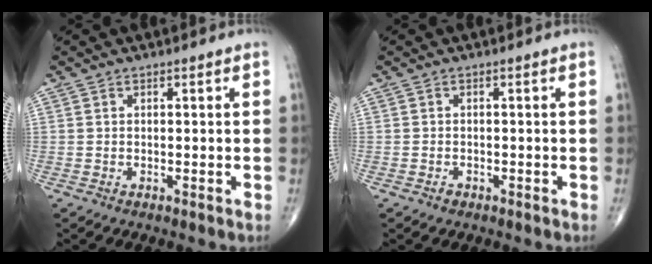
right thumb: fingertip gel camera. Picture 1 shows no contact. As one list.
[{"total": 0.8, "force": [-0.5, 0.6, 0.2], "torque": [-0.001, 0.004, -0.010]}]